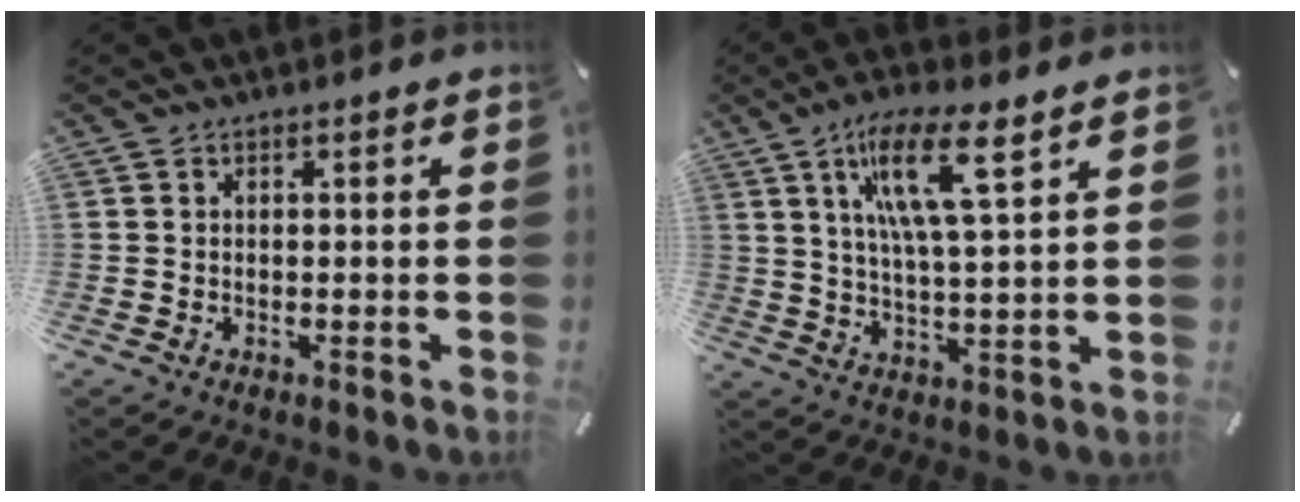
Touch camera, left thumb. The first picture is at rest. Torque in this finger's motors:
{"motor_torque": [1.62, 1.79, 1.53, -1.07, 0.55]}